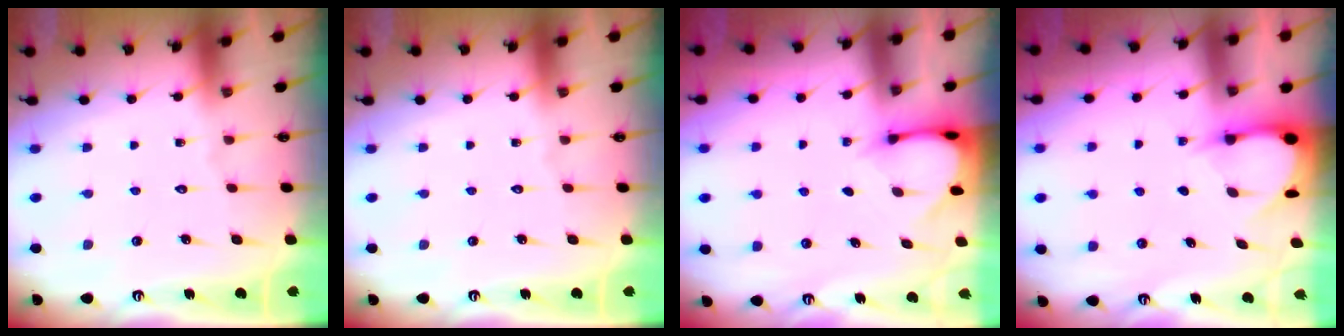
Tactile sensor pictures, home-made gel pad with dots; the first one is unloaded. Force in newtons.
{"total": 0.0}
{"total": 3.2, "press": 3.2, "slide": 0.2}
{"total": 3.3, "press": 3.3, "slide": 0.4}